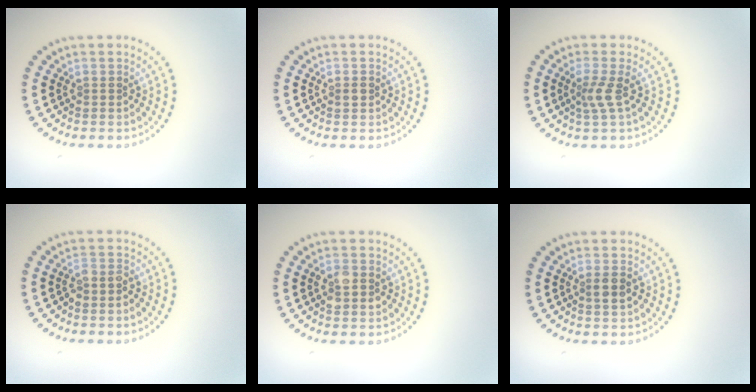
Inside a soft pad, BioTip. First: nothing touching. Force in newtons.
{"total": 1.0, "press": 1.0, "slide": 0.1}
{"total": 2.1, "press": 1.4, "slide": 1.5}
{"total": 1.2, "press": 0.9, "slide": 0.8}
{"total": 2.7, "press": 2.7, "slide": 0.1}
{"total": 1.7, "press": 1.6, "slide": 0.5}